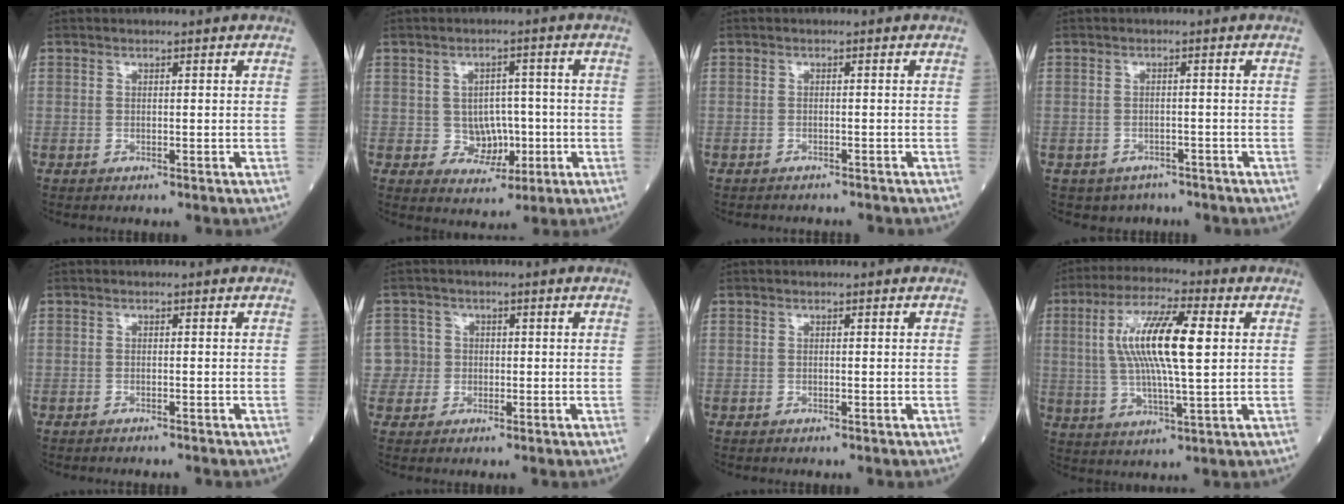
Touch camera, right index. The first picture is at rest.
{"total": 6.3, "force": [-0.8, 4.9, 3.9], "torque": [-0.058, 0.012, -0.002]}
{"total": 4.5, "force": [-4.0, 1.9, 0.9], "torque": [-0.014, 0.001, -0.053]}
{"total": 5.7, "force": [-4.2, 3.7, 0.9], "torque": [-0.021, 0.011, -0.057]}
{"total": 2.7, "force": [-2.3, 0.9, 1.1], "torque": [-0.022, -0.006, -0.028]}
{"total": 4.9, "force": [-0.3, 4.9, 0.1], "torque": [-0.007, 0.021, -0.002]}
{"total": 0.0}
{"total": 14.3, "force": [2.3, 2.9, 13.8], "torque": [-0.273, 0.020, 0.042]}